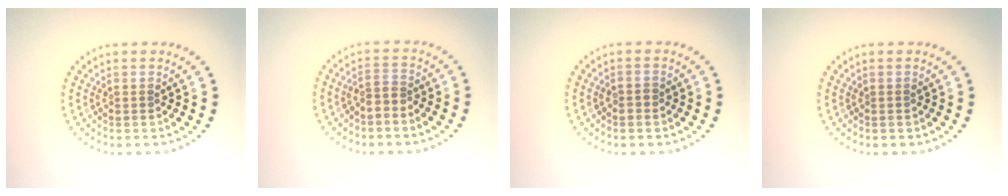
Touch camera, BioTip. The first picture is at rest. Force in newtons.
{"total": 1.2, "press": 0.7, "slide": 1.0}
{"total": 0.9, "press": 0.9, "slide": 0.2}
{"total": 0.0}